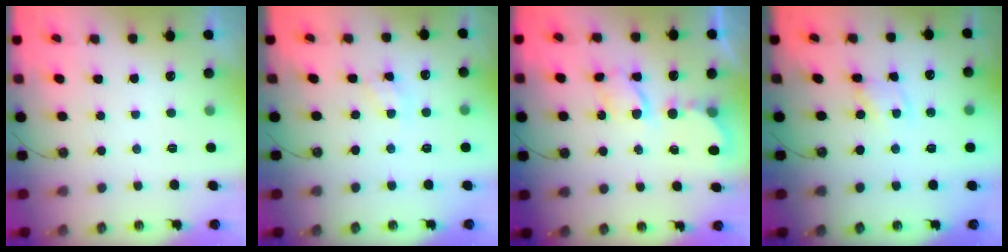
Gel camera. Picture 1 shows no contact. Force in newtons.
{"total": 4.0, "press": 3.9, "slide": 0.6}
{"total": 6.0, "press": 6.0, "slide": 0.4}
{"total": 1.8, "press": 1.8, "slide": 0.2}